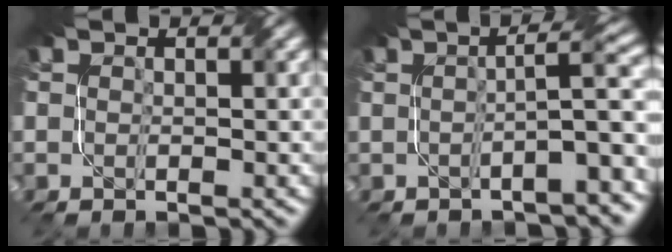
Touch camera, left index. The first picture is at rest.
{"total": 5.1, "force": [-1.5, 0.6, 4.8], "torque": [-0.059, 0.022, -0.033]}